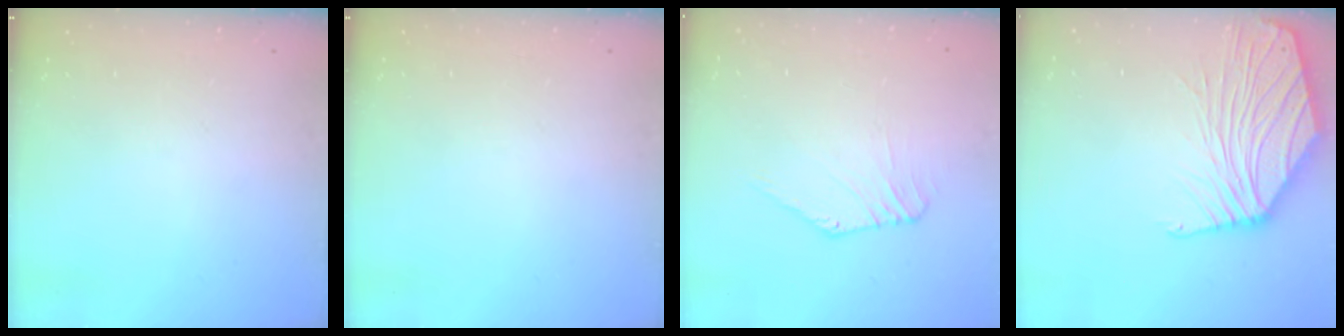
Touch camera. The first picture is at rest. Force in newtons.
{"total": 0.0}
{"total": 1.1, "press": 1.0, "slide": 0.3}
{"total": 10.5, "press": 10.3, "slide": 1.5}